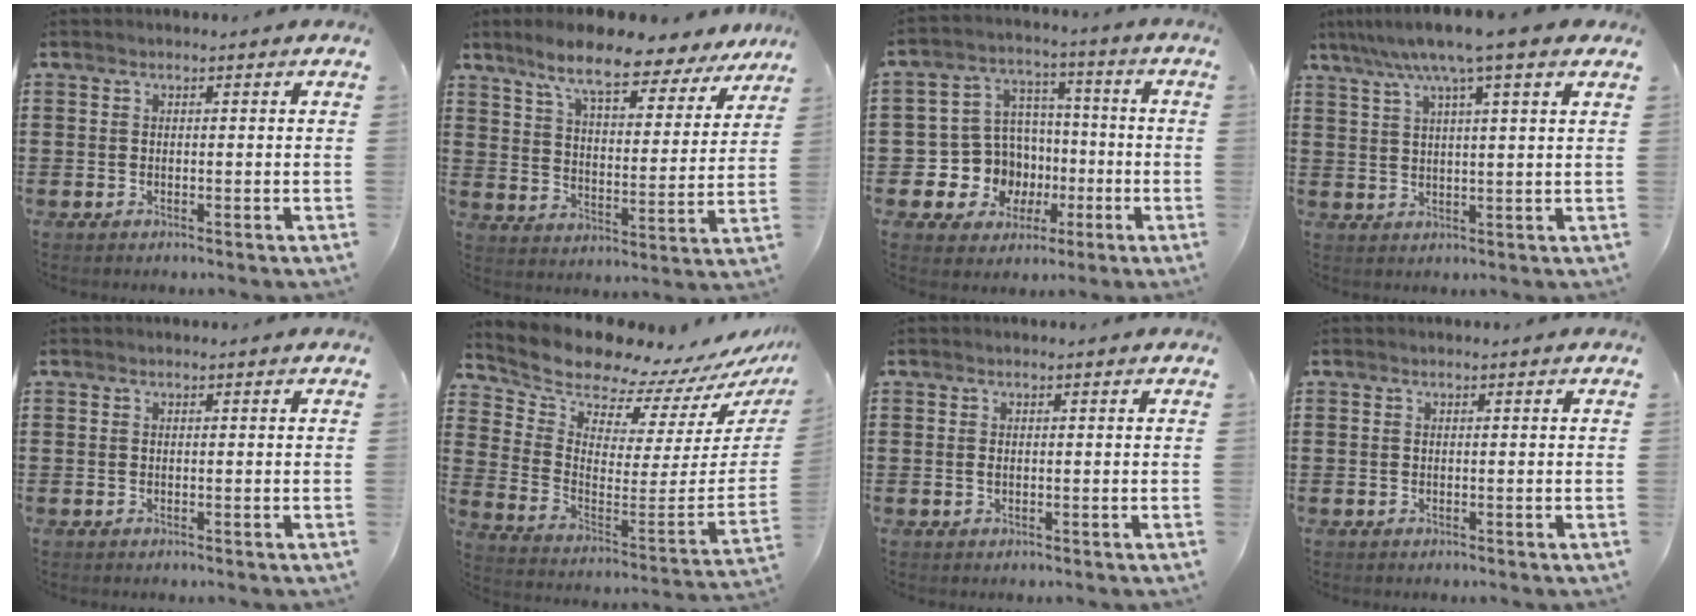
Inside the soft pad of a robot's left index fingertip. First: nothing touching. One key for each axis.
{"total": 9.5, "fx": 7.9, "fy": 1.4, "fz": 5.2, "tx": -0.122, "ty": -0.038, "tz": 0.132}
{"total": 9.5, "fx": -1.9, "fy": 9.0, "fz": 2.0, "tx": -0.087, "ty": 0.008, "tz": -0.025}
{"total": 7.9, "fx": 5.6, "fy": -0.1, "fz": 5.6, "tx": -0.123, "ty": -0.009, "tz": 0.096}
{"total": 0.0}
{"total": 8.8, "fx": 8.7, "fy": 1.3, "fz": 1.1, "tx": -0.053, "ty": -0.097, "tz": 0.145}
{"total": 0.8, "fx": 0.0, "fy": 0.3, "fz": 0.7, "tx": -0.015, "ty": -0.001, "tz": 0.000}
{"total": 0.0}